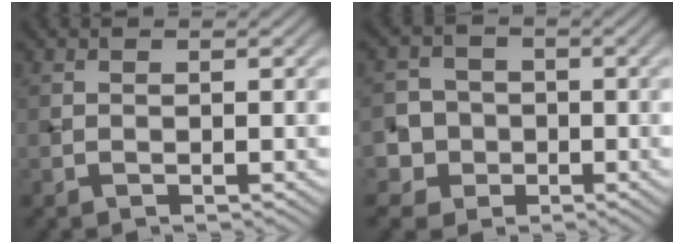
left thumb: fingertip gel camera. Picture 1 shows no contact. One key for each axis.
{"total": 5.7, "fx": -1.3, "fy": 5.5, "fz": 1.2, "tx": -0.035, "ty": 0.008, "tz": -0.050}